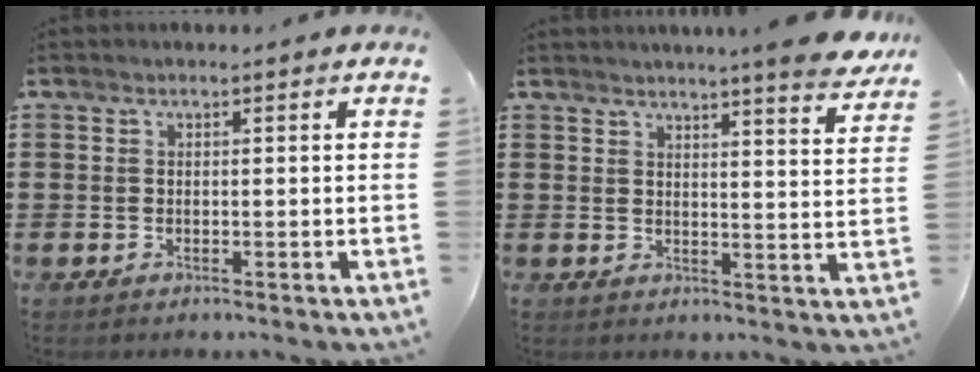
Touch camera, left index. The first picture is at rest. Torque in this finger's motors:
{"motor_torque": [1.07, -1.07, 0.29, 0.09]}